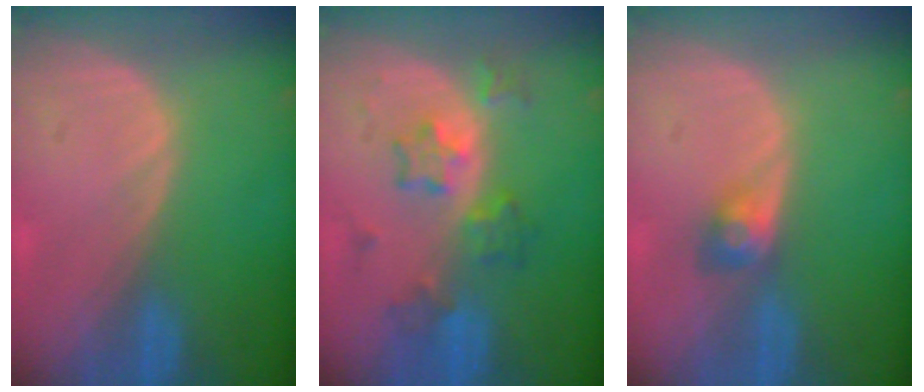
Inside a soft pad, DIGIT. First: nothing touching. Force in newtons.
{"total": 5.9, "press": 5.9, "slide": 0.3}
{"total": 3.0, "press": 2.6, "slide": 1.5}